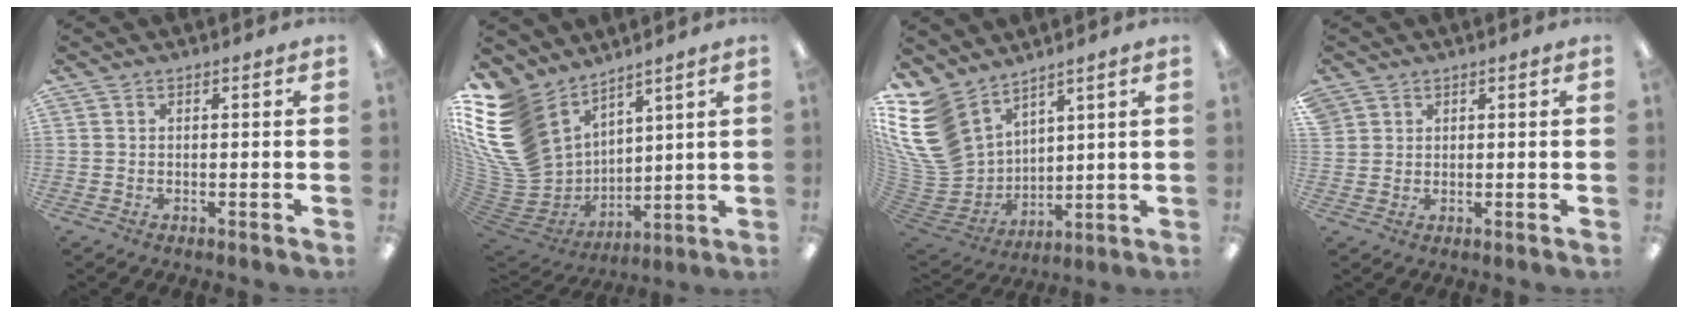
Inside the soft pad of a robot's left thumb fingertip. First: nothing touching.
{"total": 19.7, "force": [9.0, 14.2, 10.1], "torque": [-0.248, -0.059, 0.175]}
{"total": 16.6, "force": [9.7, 11.4, 7.3], "torque": [-0.205, -0.056, 0.188]}
{"total": 2.0, "force": [1.4, 1.5, 0.1], "torque": [-0.005, 0.001, 0.028]}